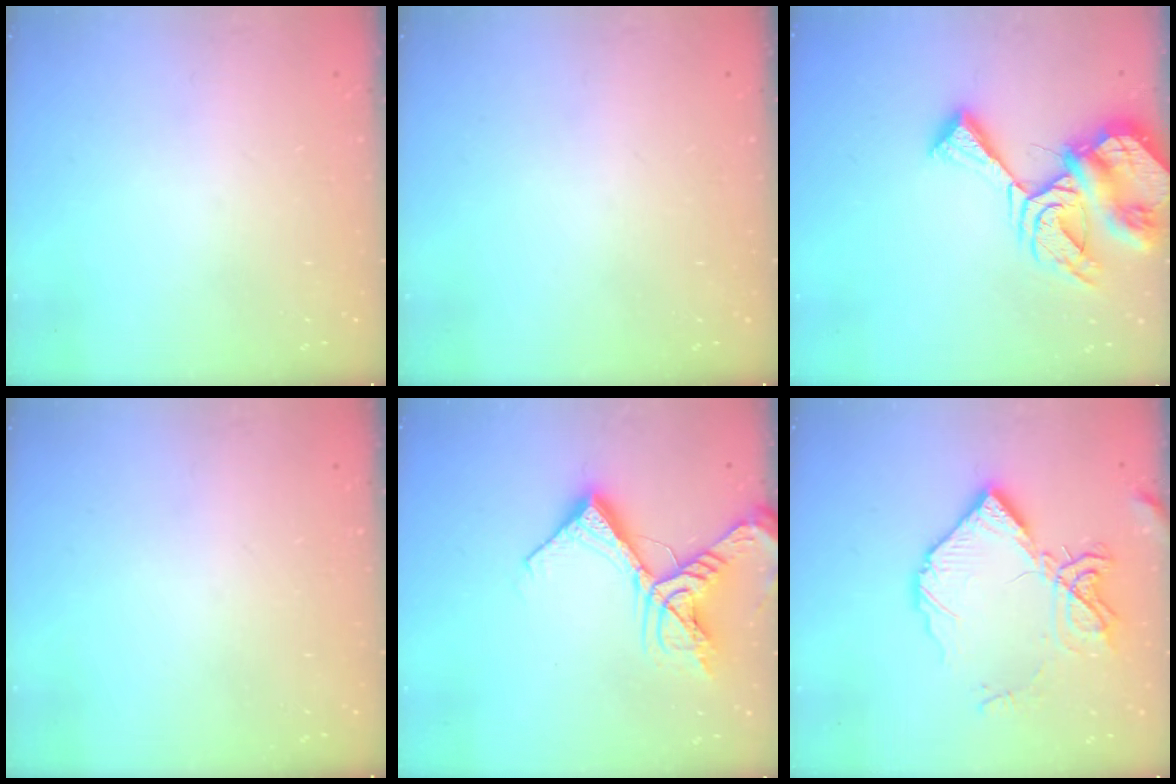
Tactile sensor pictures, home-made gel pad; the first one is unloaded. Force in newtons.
{"total": 0.0}
{"total": 14.7, "press": 14.6, "slide": 1.6}
{"total": 0.0}
{"total": 15.4, "press": 15.3, "slide": 1.8}
{"total": 15.4, "press": 15.3, "slide": 1.2}